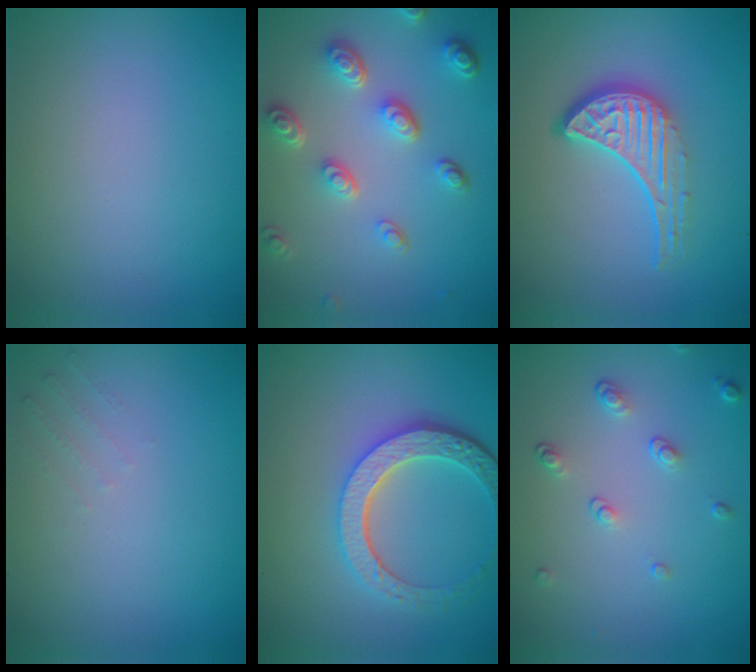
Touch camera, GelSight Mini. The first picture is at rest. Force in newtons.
{"total": 4.8, "press": 3.7, "slide": 3.0}
{"total": 4.5, "press": 3.3, "slide": 3.1}
{"total": 0.8, "press": 0.8, "slide": 0.2}
{"total": 5.6, "press": 4.3, "slide": 3.6}
{"total": 1.8, "press": 1.3, "slide": 1.2}